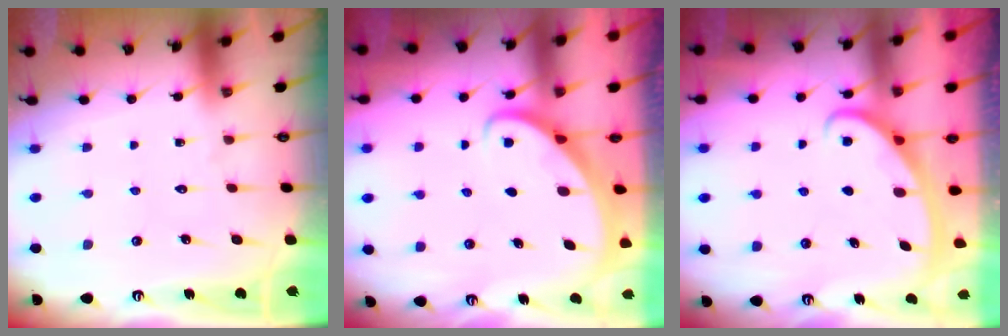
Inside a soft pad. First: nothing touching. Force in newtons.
{"total": 2.5, "press": 2.5, "slide": 0.3}
{"total": 2.8, "press": 2.8, "slide": 0.4}